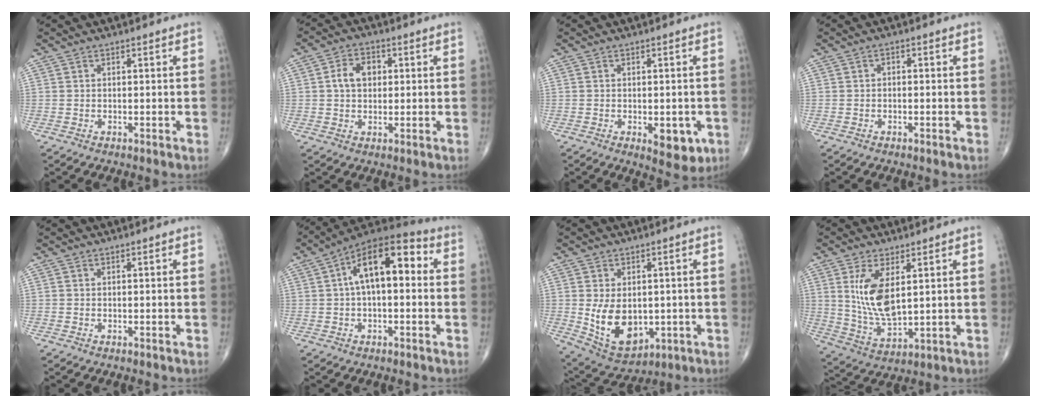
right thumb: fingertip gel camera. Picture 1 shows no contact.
{"total": 5.8, "force": [0.9, 4.2, 3.9], "torque": [-0.057, 0.012, 0.011]}
{"total": 6.0, "force": [-1.9, 2.9, 4.9], "torque": [-0.043, -0.005, -0.016]}
{"total": 0.8, "force": [-0.3, 0.6, 0.5], "torque": [-0.002, 0.006, -0.009]}
{"total": 0.0}
{"total": 14.4, "force": [2.1, 7.0, 12.3], "torque": [-0.183, 0.044, 0.025]}
{"total": 11.5, "force": [-0.9, 7.6, 8.6], "torque": [-0.120, -0.009, 0.011]}
{"total": 10.6, "force": [2.8, 4.7, 9.1], "torque": [-0.177, -0.023, 0.069]}